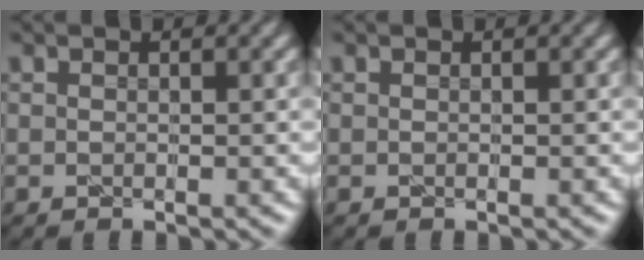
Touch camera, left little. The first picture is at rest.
{"total": 0.0}